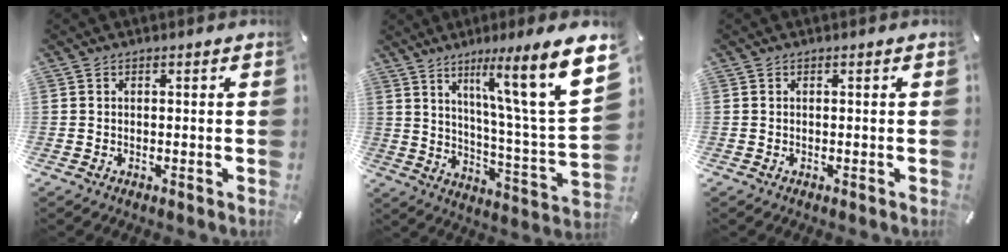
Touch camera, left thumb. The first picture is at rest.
{"total": 18.1, "force": [10.0, 1.6, 15.0], "torque": [-0.230, -0.073, 0.138]}
{"total": 0.0}